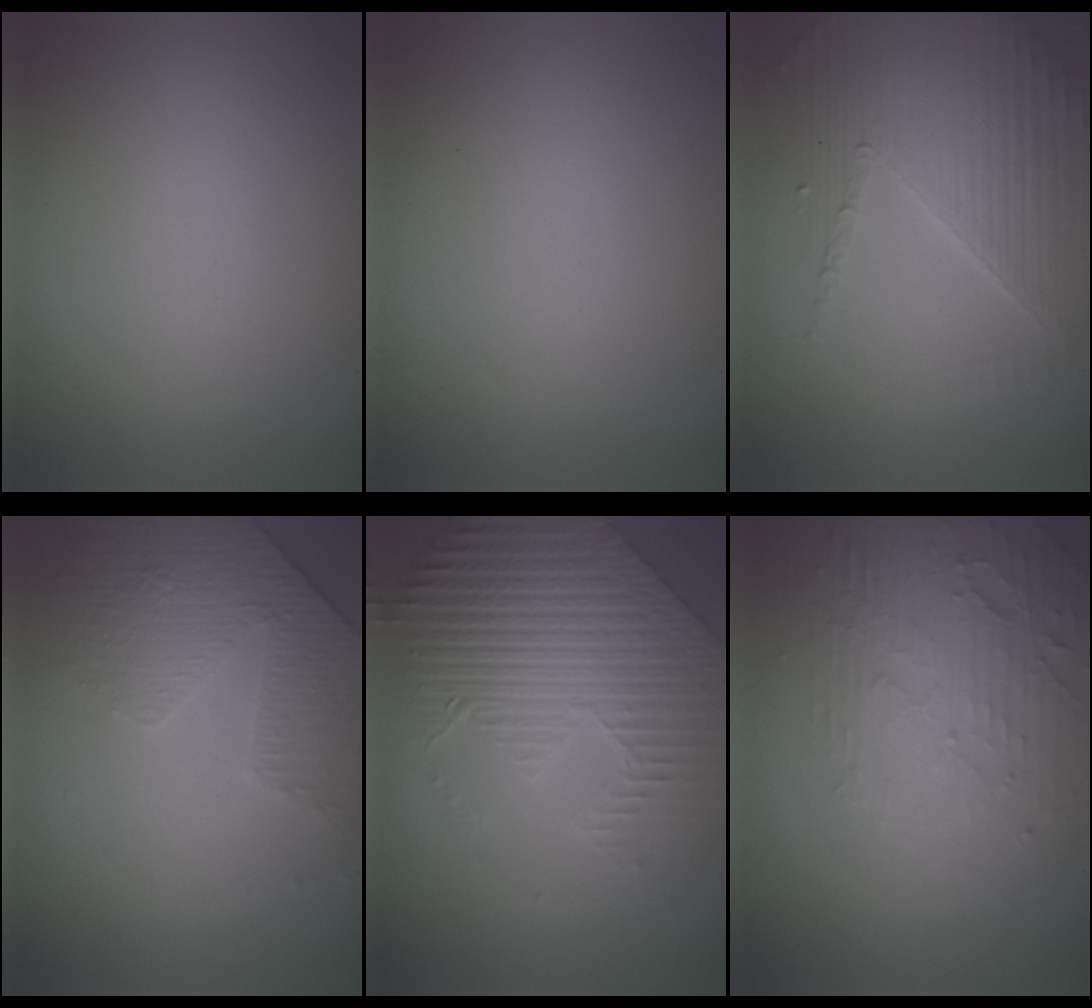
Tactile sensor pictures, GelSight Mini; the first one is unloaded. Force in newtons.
{"total": 0.0}
{"total": 4.3, "press": 3.8, "slide": 2.1}
{"total": 4.7, "press": 3.3, "slide": 3.3}
{"total": 7.5, "press": 6.1, "slide": 4.4}
{"total": 5.0, "press": 3.3, "slide": 3.7}